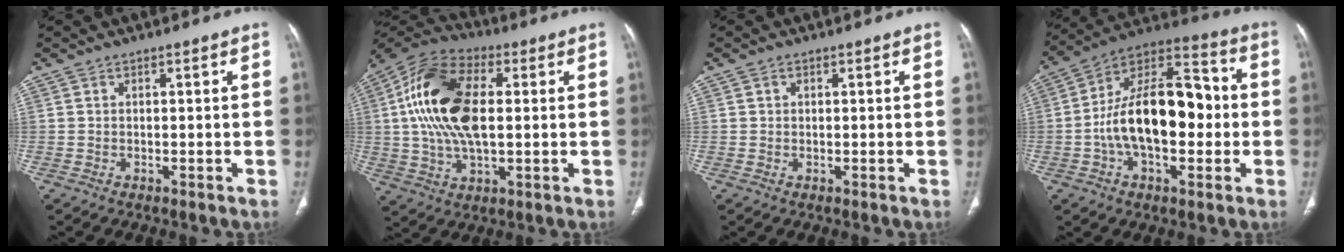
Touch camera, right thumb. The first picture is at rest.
{"total": 18.6, "force": [2.3, 10.0, 15.5], "torque": [-0.303, 0.013, 0.035]}
{"total": 0.8, "force": [0.3, 0.6, 0.2], "torque": [0.000, 0.000, 0.006]}
{"total": 20.3, "force": [-1.2, 11.0, 17.0], "torque": [-0.272, 0.044, -0.024]}